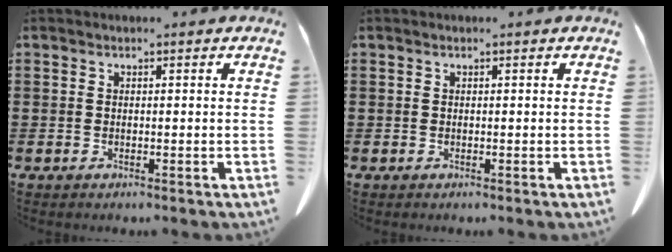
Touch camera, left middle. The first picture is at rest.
{"total": 0.0}